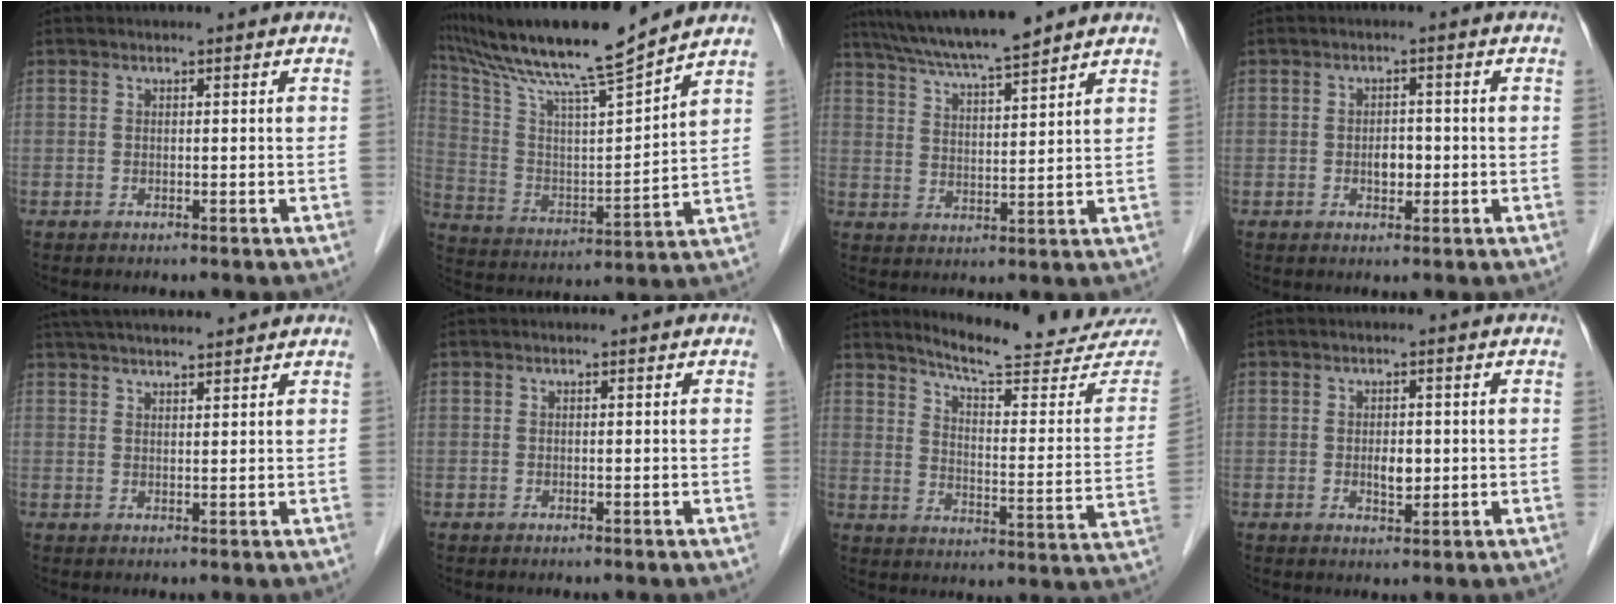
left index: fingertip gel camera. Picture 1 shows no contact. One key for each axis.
{"total": 17.6, "fx": 15.0, "fy": -0.6, "fz": 9.2, "tx": -0.173, "ty": 0.005, "tz": 0.260}
{"total": 10.8, "fx": 9.4, "fy": -0.2, "fz": 5.2, "tx": -0.093, "ty": 0.017, "tz": 0.160}
{"total": 2.4, "fx": -0.7, "fy": 1.4, "fz": 1.8, "tx": -0.027, "ty": 0.001, "tz": -0.009}
{"total": 10.7, "fx": 9.6, "fy": 1.1, "fz": 4.5, "tx": -0.076, "ty": 0.031, "tz": 0.146}
{"total": 0.0}
{"total": 20.2, "fx": 19.1, "fy": 1.8, "fz": 6.5, "tx": -0.087, "ty": -0.094, "tz": 0.235}
{"total": 2.5, "fx": -0.3, "fy": 1.3, "fz": 2.1, "tx": -0.038, "ty": -0.004, "tz": -0.002}